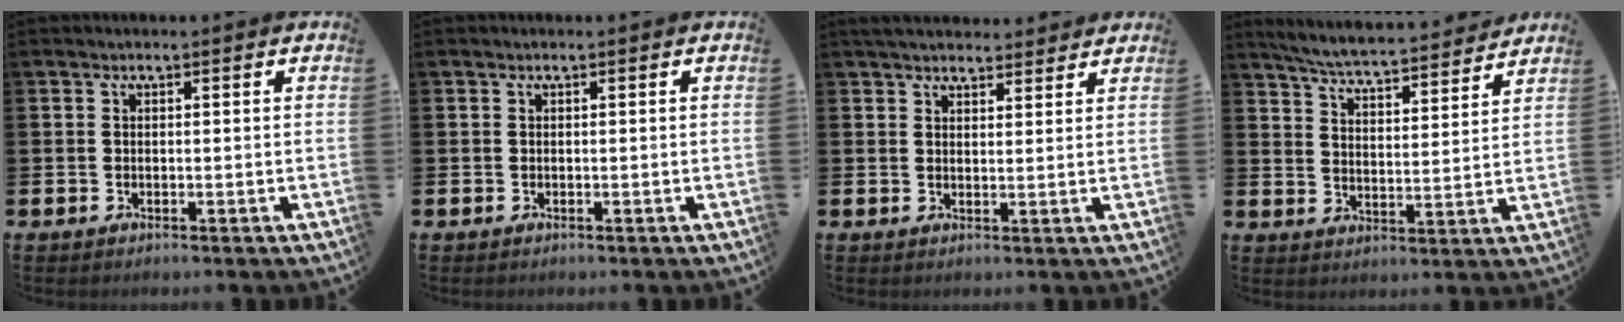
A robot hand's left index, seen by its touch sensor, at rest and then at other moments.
{"total": 0.0}
{"total": 3.8, "force": [3.7, 0.9, 0.5], "torque": [-0.014, -0.013, 0.068]}
{"total": 6.2, "force": [6.1, 0.3, 1.5], "torque": [-0.056, -0.043, 0.105]}